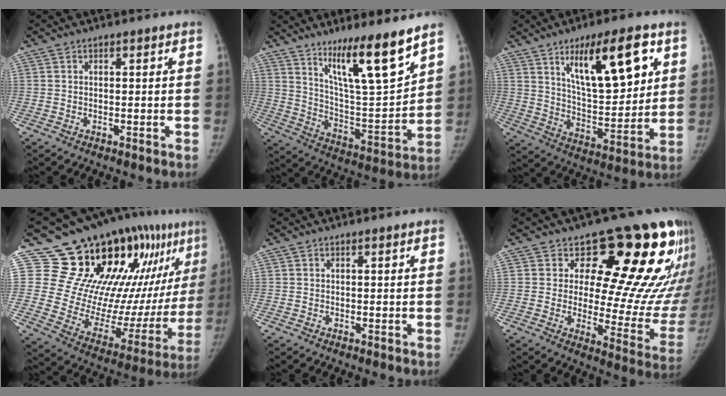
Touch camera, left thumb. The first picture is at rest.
{"total": 16.8, "force": [11.3, 2.3, 12.2], "torque": [-0.177, -0.087, 0.203]}
{"total": 18.6, "force": [8.4, 6.7, 15.2], "torque": [-0.203, -0.042, 0.145]}
{"total": 28.9, "force": [16.3, 13.6, 19.6], "torque": [-0.234, -0.056, 0.253]}
{"total": 0.0}
{"total": 21.0, "force": [11.6, 9.5, 14.7], "torque": [-0.130, -0.071, 0.144]}